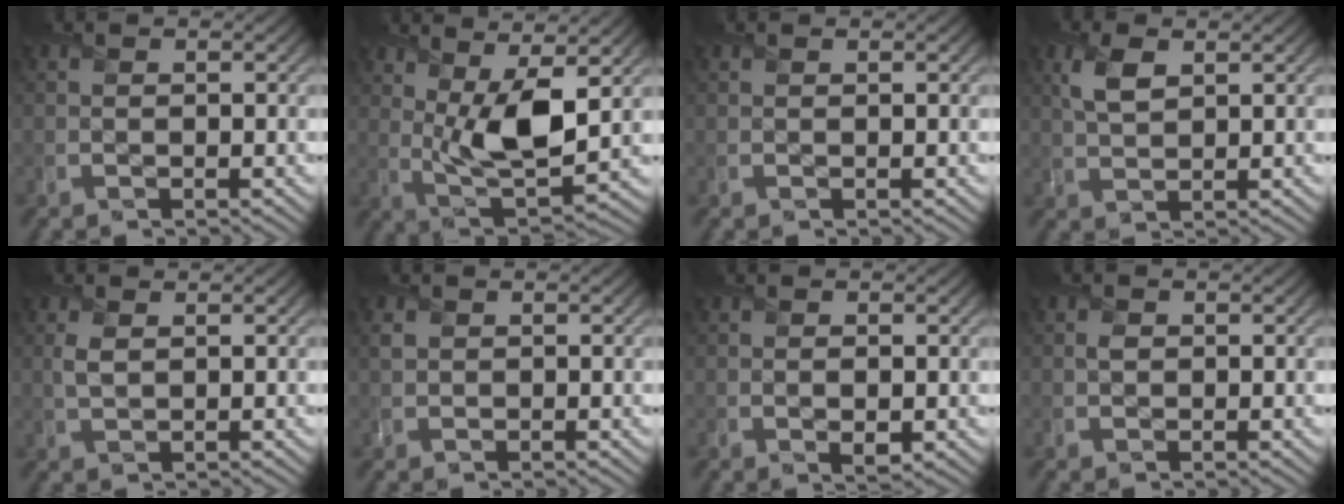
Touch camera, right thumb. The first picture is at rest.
{"total": 9.7, "force": [2.8, 4.0, 8.4], "torque": [-0.165, -0.009, 0.057]}
{"total": 0.0}
{"total": 3.8, "force": [1.8, 1.8, 2.8], "torque": [-0.071, 0.004, 0.036]}
{"total": 2.0, "force": [0.8, 1.0, 1.6], "torque": [-0.045, 0.001, 0.016]}
{"total": 1.0, "force": [0.6, 0.8, 0.4], "torque": [-0.012, 0.002, 0.011]}
{"total": 1.3, "force": [0.0, 0.5, 1.2], "torque": [-0.023, -0.006, 0.004]}
{"total": 0.9, "force": [0.2, 0.8, 0.3], "torque": [-0.008, -0.002, 0.006]}